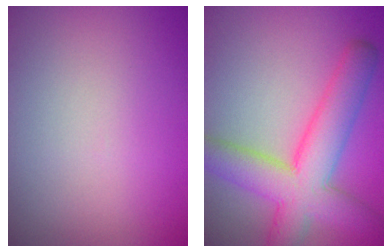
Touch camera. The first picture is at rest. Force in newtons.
{"total": 8.0, "press": 8.0, "slide": 0.3}